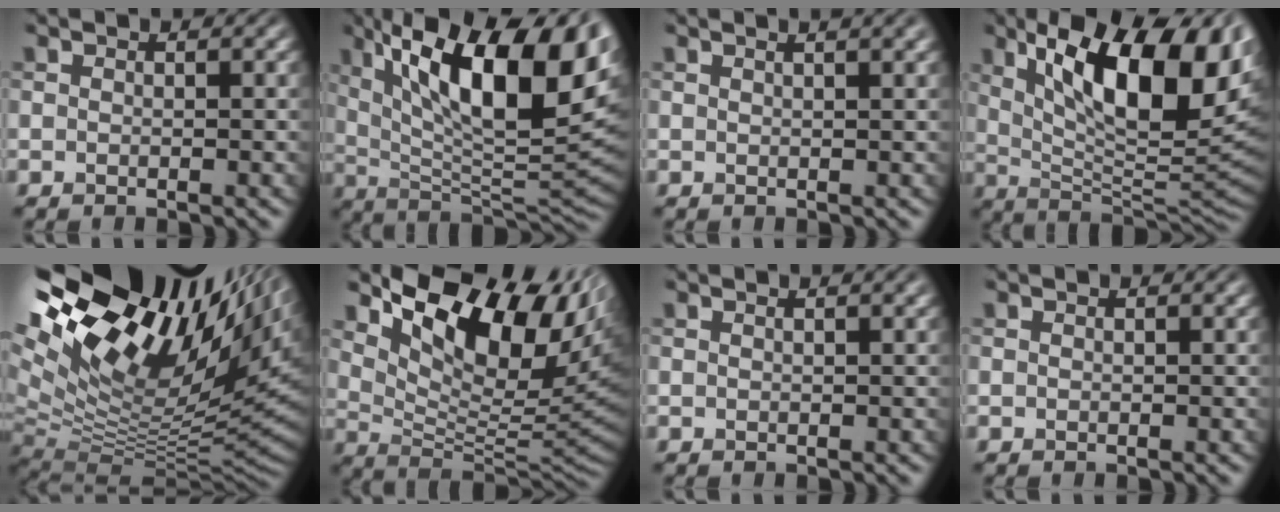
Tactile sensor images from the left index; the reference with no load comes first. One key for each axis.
{"total": 17.2, "fx": 6.3, "fy": 6.1, "fz": 14.8, "tx": -0.240, "ty": 0.012, "tz": 0.105}
{"total": 3.6, "fx": 2.0, "fy": 1.4, "fz": 2.6, "tx": -0.006, "ty": 0.014, "tz": 0.001}
{"total": 15.2, "fx": 4.9, "fy": 5.7, "fz": 13.2, "tx": -0.197, "ty": 0.004, "tz": 0.080}
{"total": 18.5, "fx": 8.5, "fy": 7.3, "fz": 14.7, "tx": -0.228, "ty": 0.034, "tz": 0.164}
{"total": 13.4, "fx": 7.0, "fy": 6.7, "fz": 9.3, "tx": -0.151, "ty": 0.005, "tz": 0.130}
{"total": 1.1, "fx": 0.6, "fy": 0.3, "fz": 0.9, "tx": -0.007, "ty": 0.004, "tz": 0.003}
{"total": 0.0}